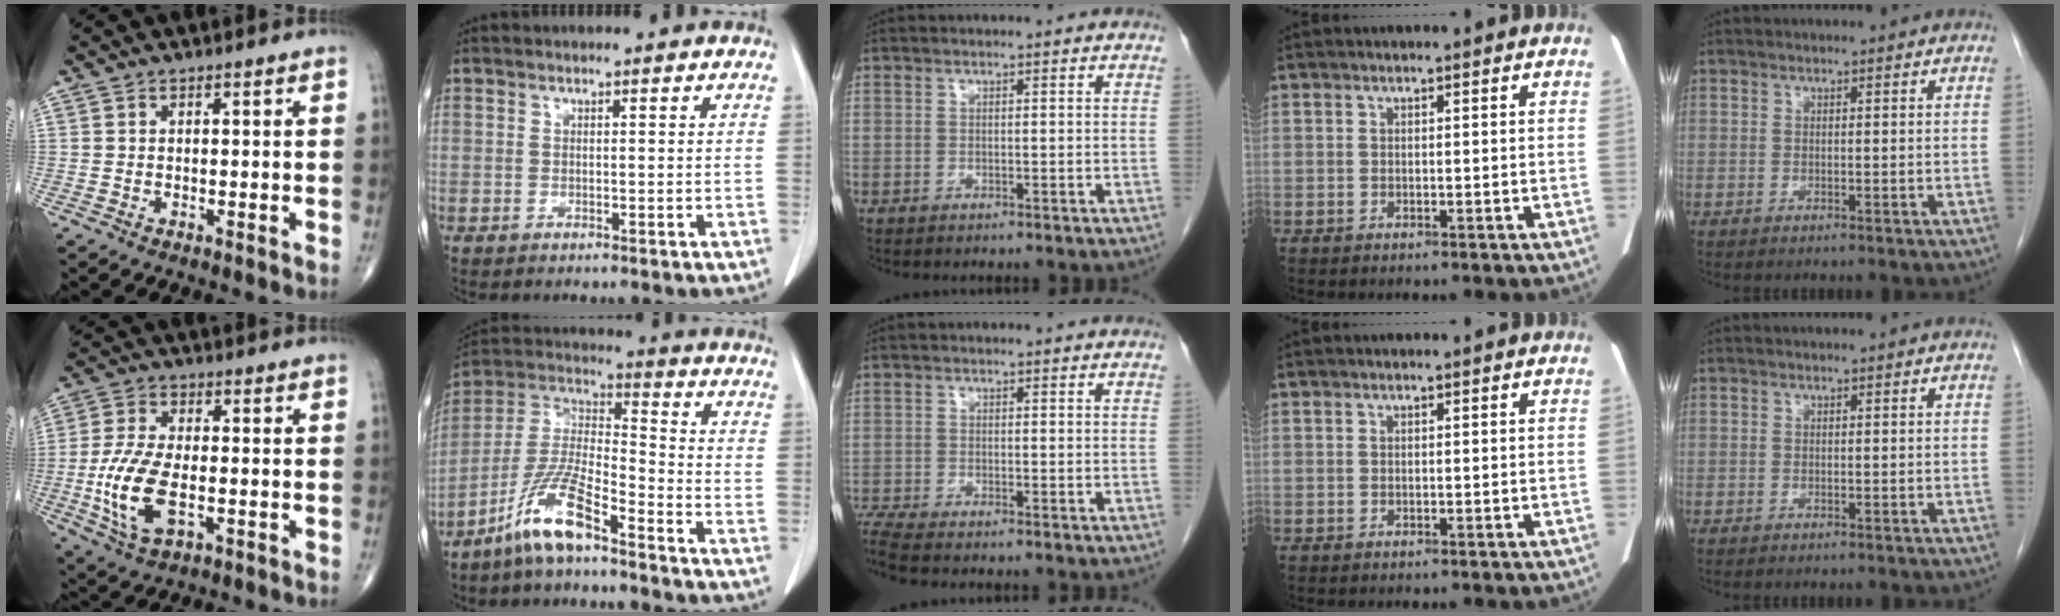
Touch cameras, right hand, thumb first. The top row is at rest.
{"thumb": {"total": 12.2, "force": [-2.6, 5.9, 10.3], "torque": [-0.219, 0.003, -0.046]}, "index": {"total": 10.9, "force": [-7.5, 1.6, 7.7], "torque": [-0.167, -0.004, -0.152]}, "middle": {"total": 3.5, "force": [-3.2, -0.6, 1.2], "torque": [-0.036, -0.015, -0.064]}}